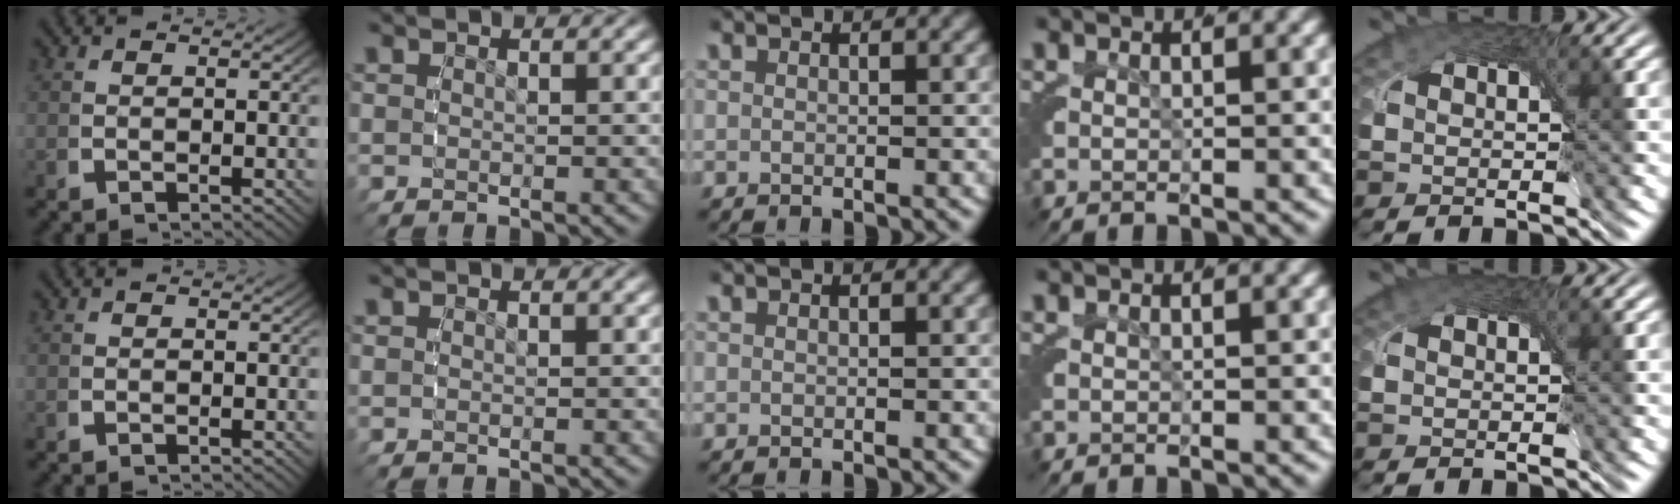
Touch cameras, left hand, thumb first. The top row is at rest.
{"little": {"total": 0.7, "force": [0.3, 0.4, 0.4], "torque": [-0.008, 0.001, 0.004]}}